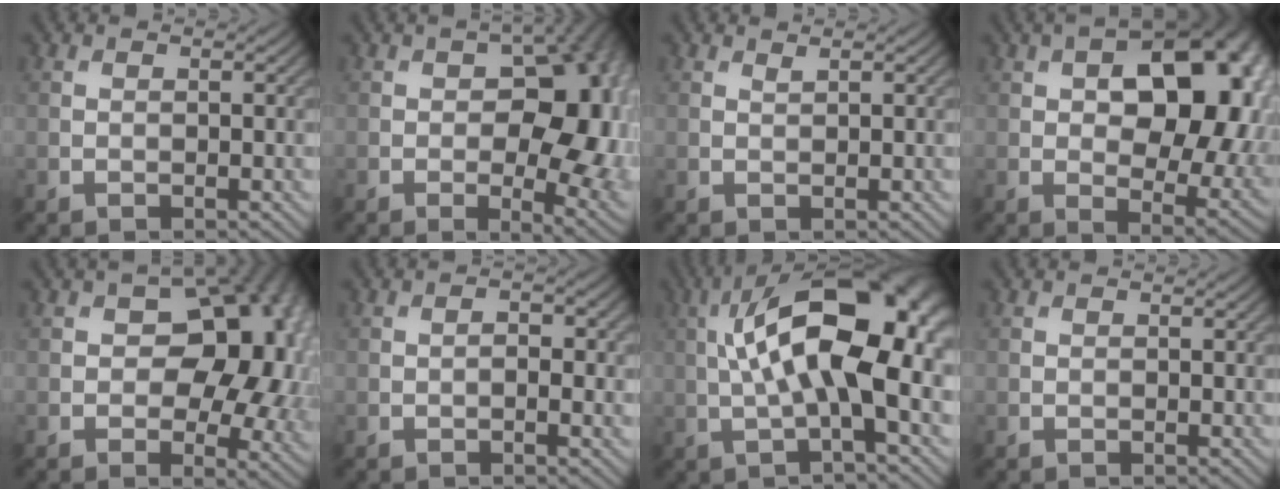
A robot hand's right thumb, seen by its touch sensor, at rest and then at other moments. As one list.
[{"total": 16.5, "force": [0.6, 9.4, 13.6], "torque": [-0.148, -0.012, 0.036]}, {"total": 0.6, "force": [0.6, 0.0, 0.1], "torque": [-0.001, -0.002, 0.012]}, {"total": 18.3, "force": [4.3, 10.9, 14.1], "torque": [-0.176, 0.007, 0.075]}, {"total": 16.0, "force": [1.7, 10.3, 12.2], "torque": [-0.122, -0.010, 0.040]}, {"total": 1.6, "force": [-0.3, 0.5, 1.5], "torque": [-0.025, -0.002, -0.001]}, {"total": 15.6, "force": [1.4, 6.0, 14.3], "torque": [-0.235, 0.020, 0.018]}, {"total": 0.0}]